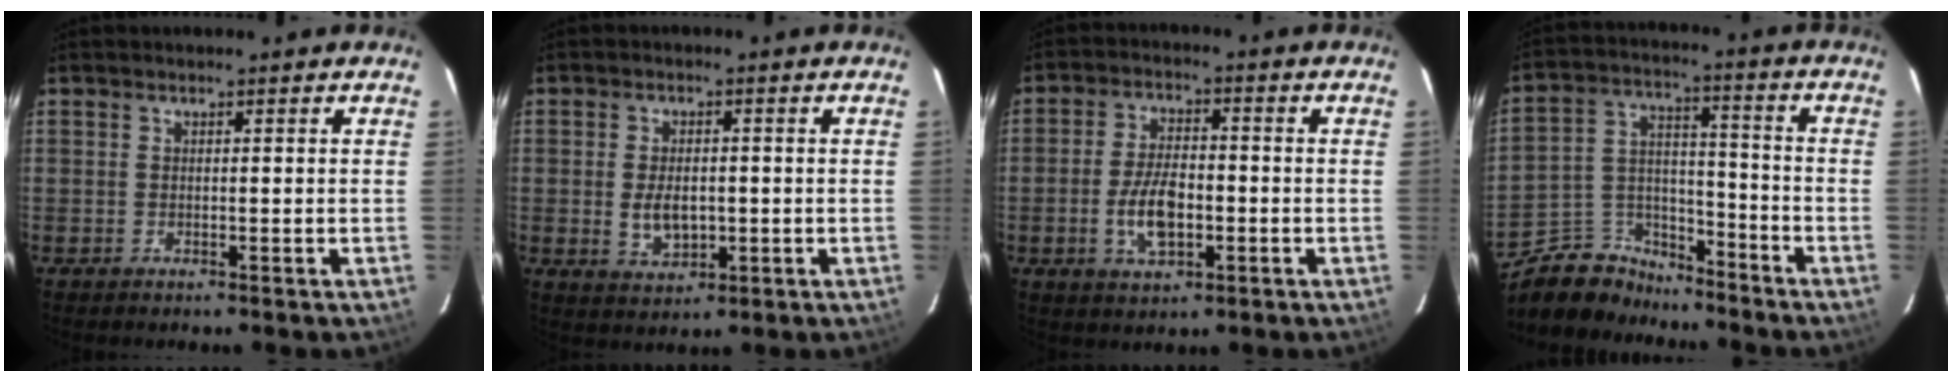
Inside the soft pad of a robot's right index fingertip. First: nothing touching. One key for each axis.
{"total": 5.7, "fx": -0.7, "fy": 3.6, "fz": 4.4, "tx": -0.085, "ty": -0.007, "tz": -0.005}
{"total": 9.8, "fx": -2.9, "fy": 4.3, "fz": 8.3, "tx": -0.169, "ty": 0.000, "tz": -0.049}
{"total": 11.8, "fx": -10.4, "fy": 5.2, "fz": 2.2, "tx": -0.056, "ty": 0.044, "tz": -0.184}